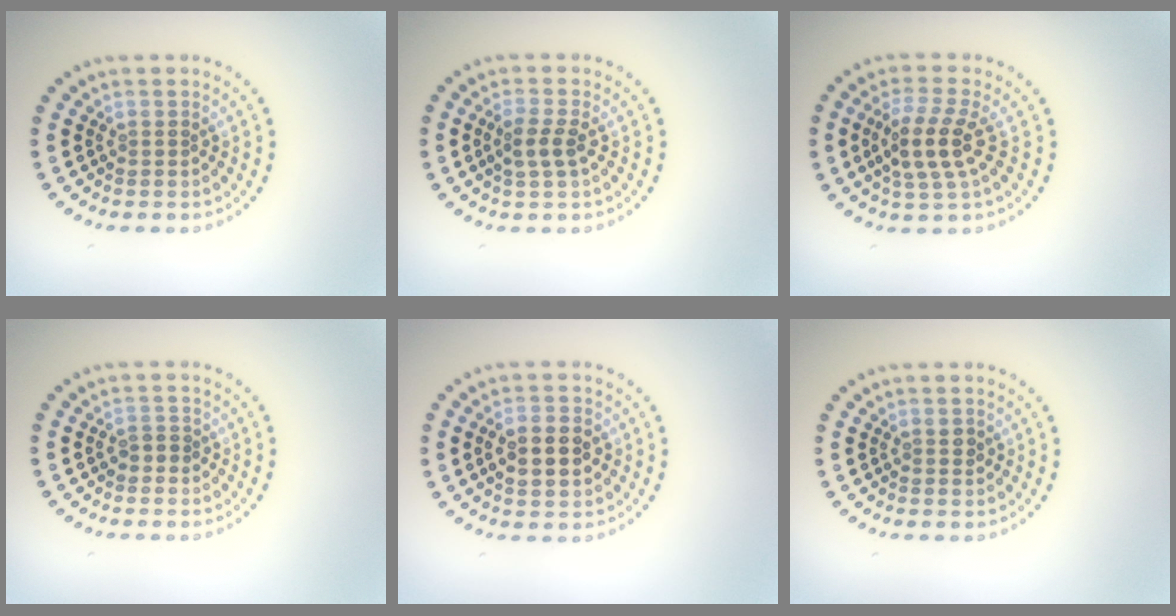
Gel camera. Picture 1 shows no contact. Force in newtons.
{"total": 2.0, "press": 2.0, "slide": 0.6}
{"total": 3.7, "press": 3.3, "slide": 1.7}
{"total": 1.2, "press": 1.1, "slide": 0.4}
{"total": 3.9, "press": 3.9, "slide": 0.2}
{"total": 0.8, "press": 0.8, "slide": 0.2}